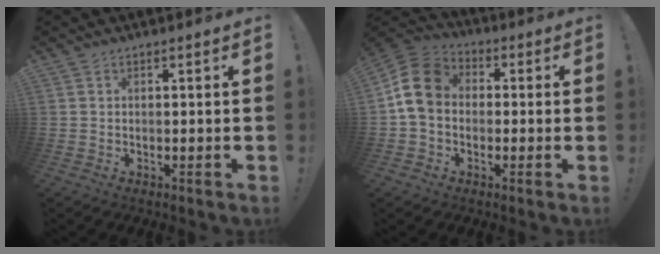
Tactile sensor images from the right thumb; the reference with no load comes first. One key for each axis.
{"total": 12.4, "fx": 0.8, "fy": 9.6, "fz": 7.7, "tx": -0.134, "ty": 0.020, "tz": 0.021}